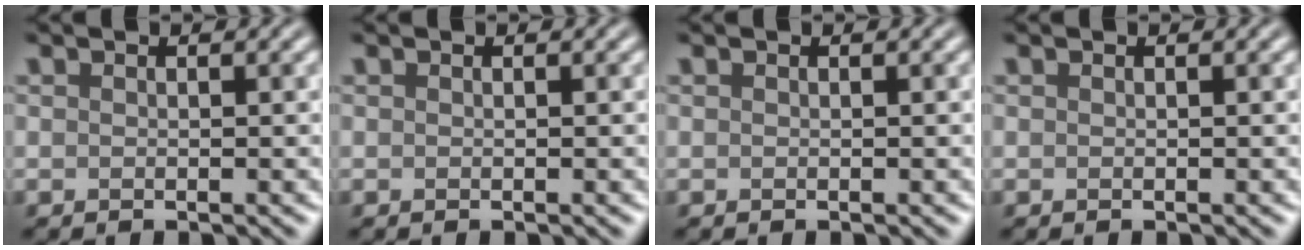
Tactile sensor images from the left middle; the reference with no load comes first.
{"total": 0.0}
{"total": 0.0}
{"total": 0.0}